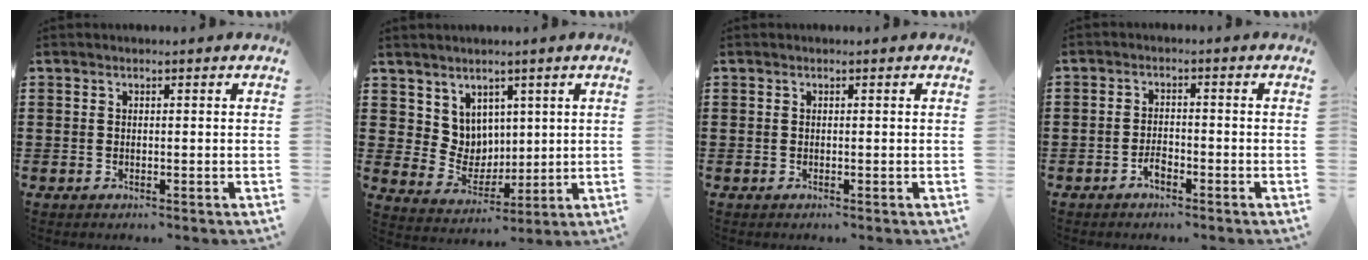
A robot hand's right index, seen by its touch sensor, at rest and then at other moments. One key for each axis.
{"total": 6.1, "fx": 3.7, "fy": 4.8, "fz": 0.5, "tx": -0.042, "ty": -0.009, "tz": 0.072}
{"total": 0.0}
{"total": 2.1, "fx": -1.6, "fy": 0.9, "fz": 1.1, "tx": -0.024, "ty": 0.000, "tz": -0.031}